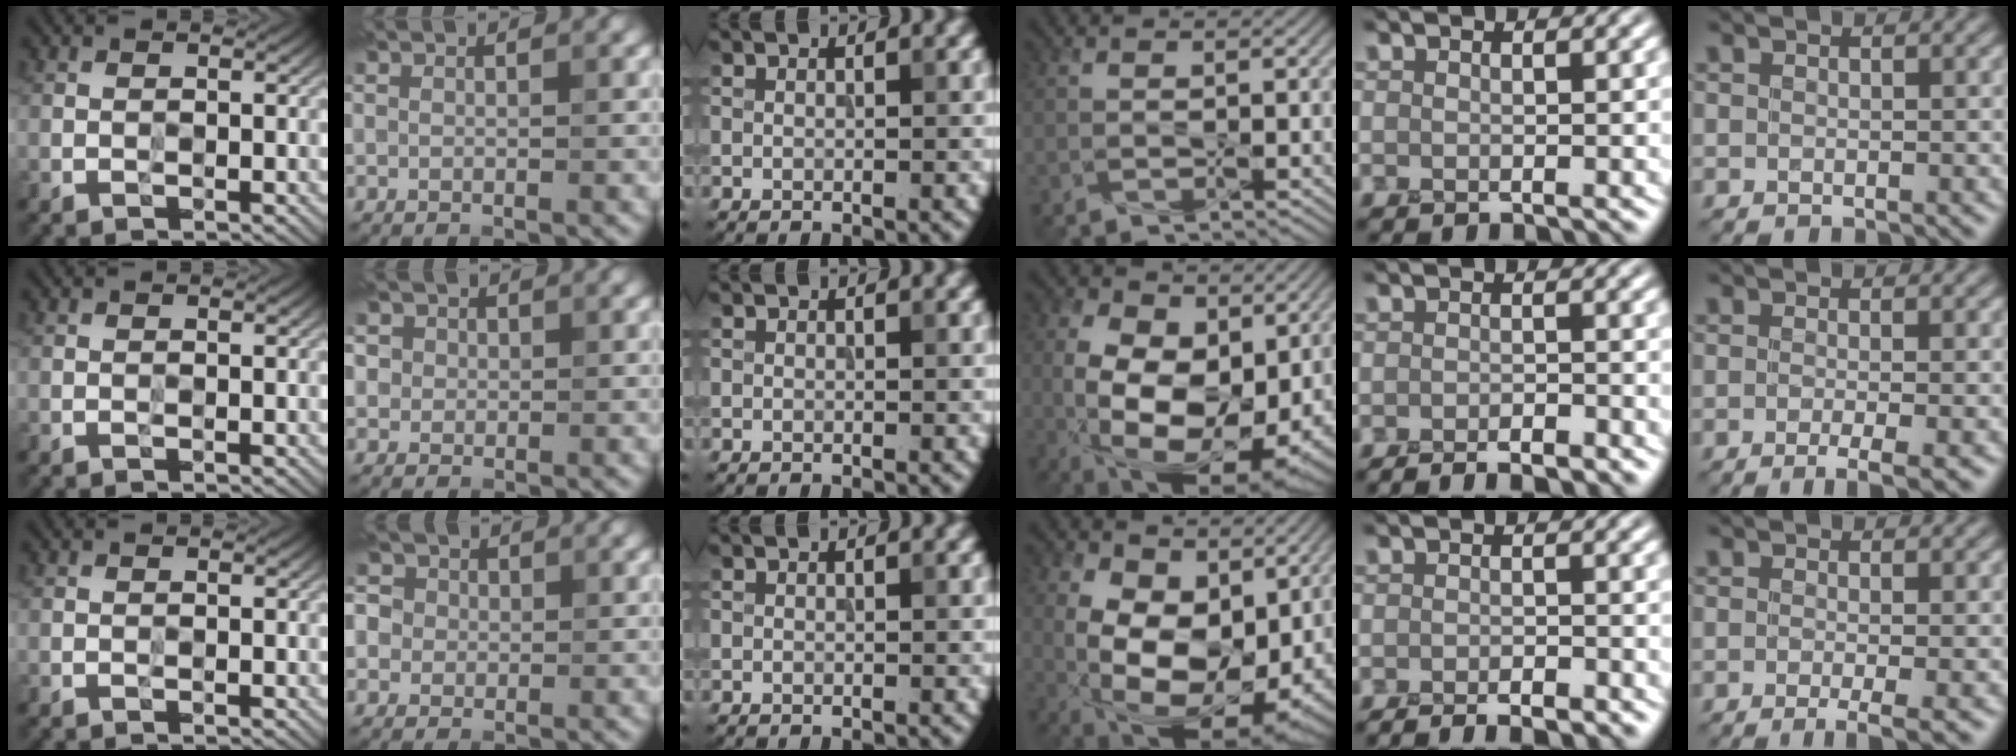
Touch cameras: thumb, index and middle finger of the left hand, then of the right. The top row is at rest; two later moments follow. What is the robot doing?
{"motion": "screw", "object": "toothpaste"}